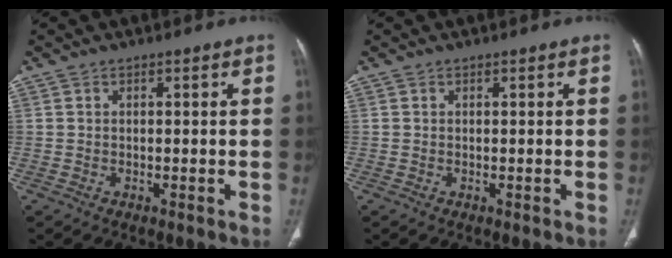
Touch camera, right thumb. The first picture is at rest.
{"total": 0.0}